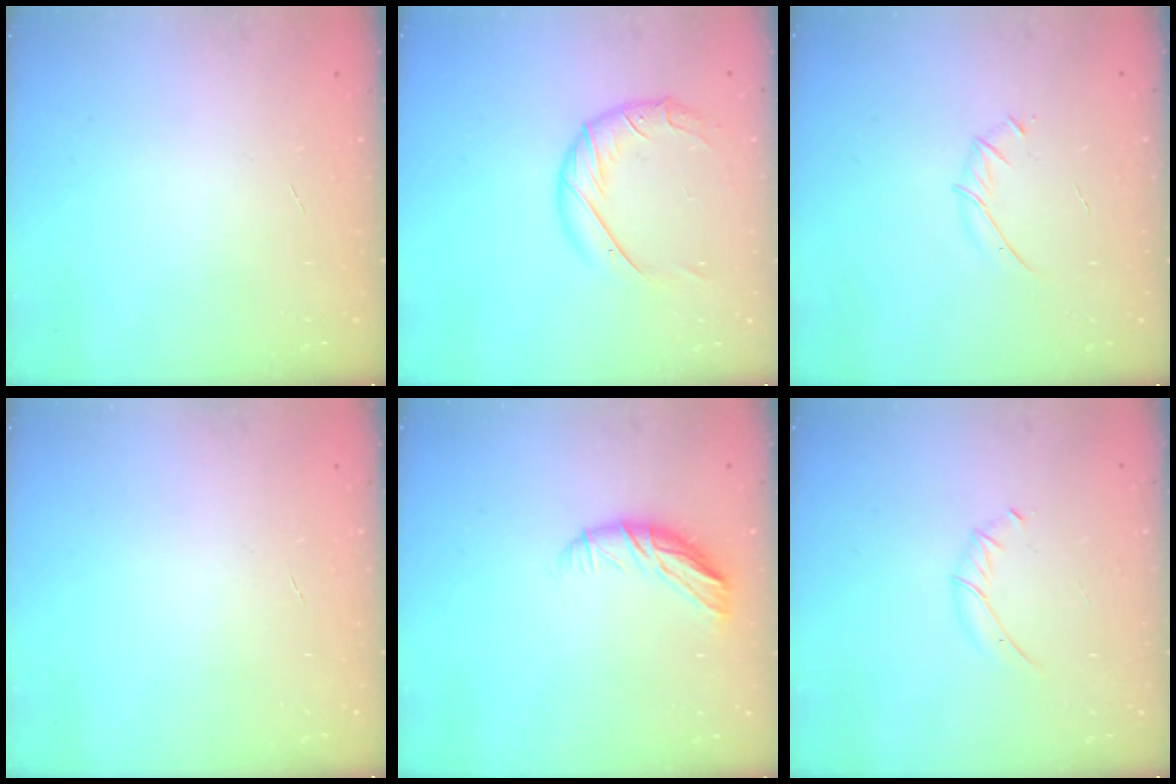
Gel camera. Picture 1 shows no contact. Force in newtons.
{"total": 11.1, "press": 11.0, "slide": 1.3}
{"total": 3.7, "press": 3.5, "slide": 0.9}
{"total": 0.0}
{"total": 9.2, "press": 9.2, "slide": 0.9}
{"total": 4.4, "press": 4.2, "slide": 1.1}